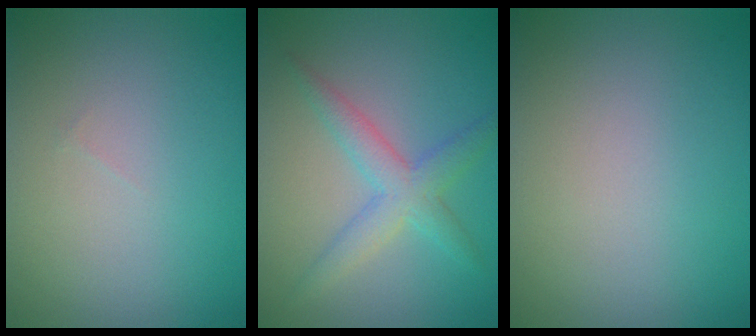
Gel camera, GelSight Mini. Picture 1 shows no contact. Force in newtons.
{"total": 3.5, "press": 3.5, "slide": 0.1}
{"total": 0.0}